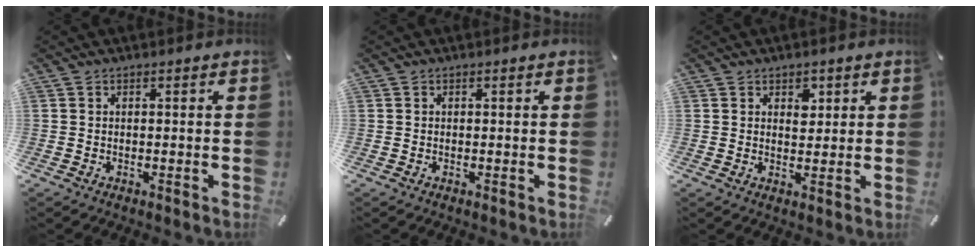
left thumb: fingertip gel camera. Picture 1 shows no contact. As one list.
[{"total": 0.0}, {"total": 3.1, "force": [1.5, 2.3, 1.4], "torque": [0.009, -0.013, 0.017]}]